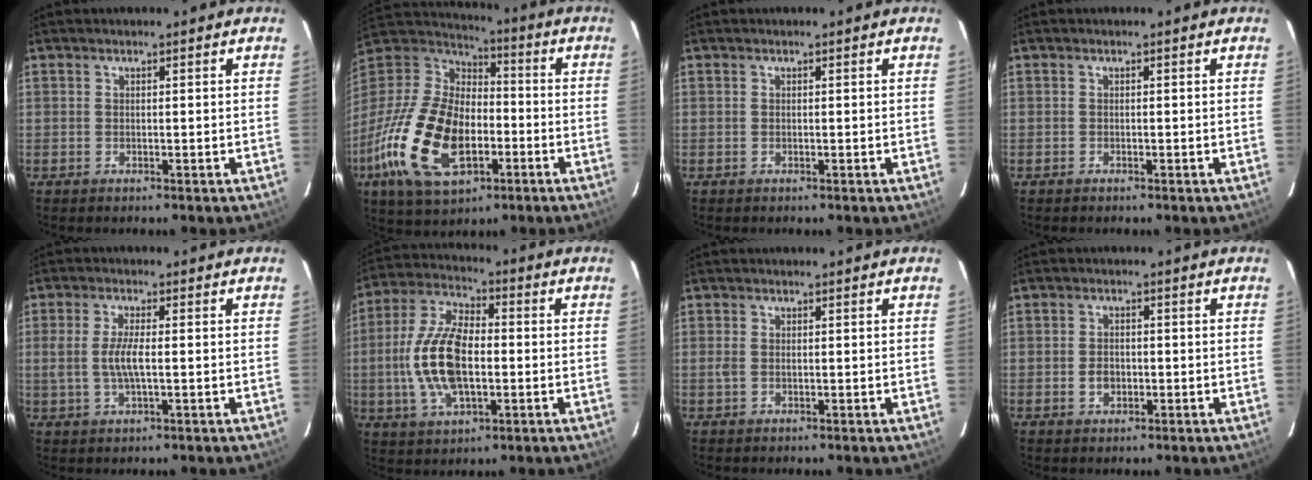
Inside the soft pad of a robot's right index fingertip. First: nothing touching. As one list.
[{"total": 25.1, "force": [-9.3, 14.5, 18.3], "torque": [-0.410, -0.031, -0.159]}, {"total": 0.0}, {"total": 0.0}, {"total": 5.0, "force": [-0.4, 1.3, 4.8], "torque": [-0.096, -0.002, -0.006]}, {"total": 14.9, "force": [-1.7, 7.3, 12.9], "torque": [-0.272, 0.005, -0.031]}, {"total": 1.4, "force": [-0.2, 0.8, 1.1], "torque": [-0.025, -0.002, -0.003]}, {"total": 2.8, "force": [-0.8, 2.2, 1.5], "torque": [-0.029, 0.002, -0.013]}]